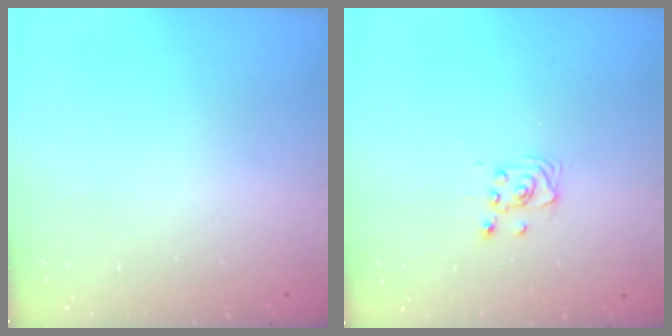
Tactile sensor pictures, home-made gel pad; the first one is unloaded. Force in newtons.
{"total": 2.6, "press": 2.6, "slide": 0.2}